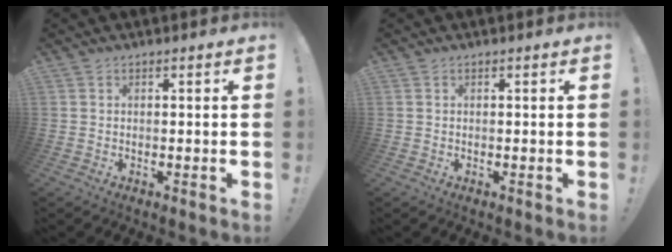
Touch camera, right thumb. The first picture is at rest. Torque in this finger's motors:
{"motor_torque": [0.00, 0.00, 0.01, 0.02, 0.00]}